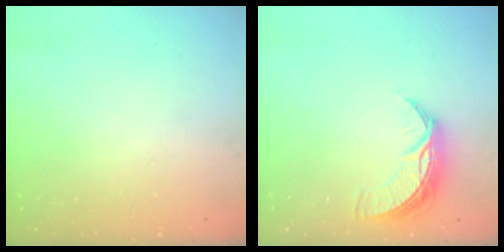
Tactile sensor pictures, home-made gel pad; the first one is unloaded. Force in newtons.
{"total": 8.7, "press": 8.7, "slide": 0.3}